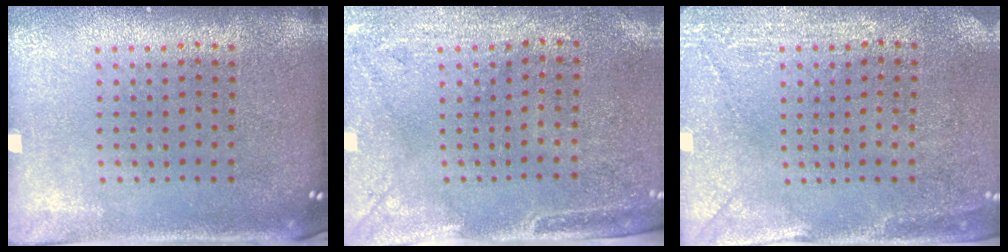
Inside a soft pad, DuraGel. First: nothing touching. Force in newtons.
{"total": 3.0, "press": 2.4, "slide": 1.8}
{"total": 2.9, "press": 2.4, "slide": 1.6}